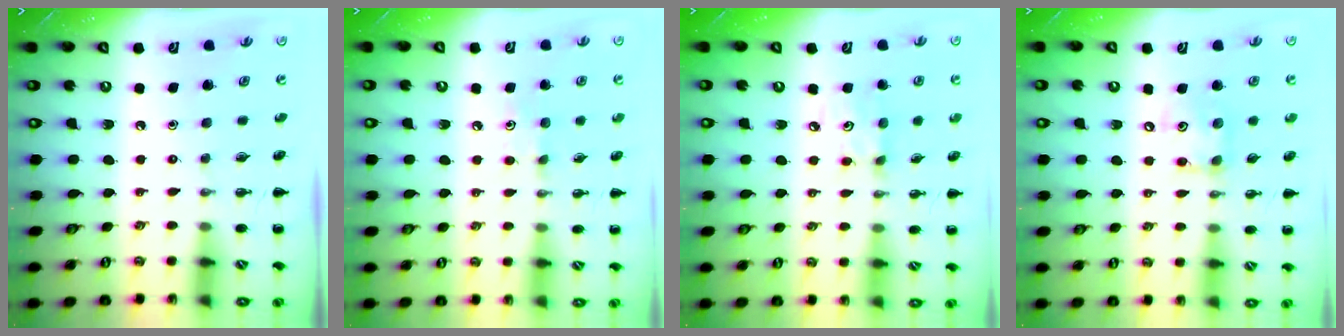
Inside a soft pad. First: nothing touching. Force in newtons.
{"total": 6.8, "press": 6.6, "slide": 1.5}
{"total": 3.8, "press": 3.7, "slide": 0.7}
{"total": 7.9, "press": 7.9, "slide": 1.0}